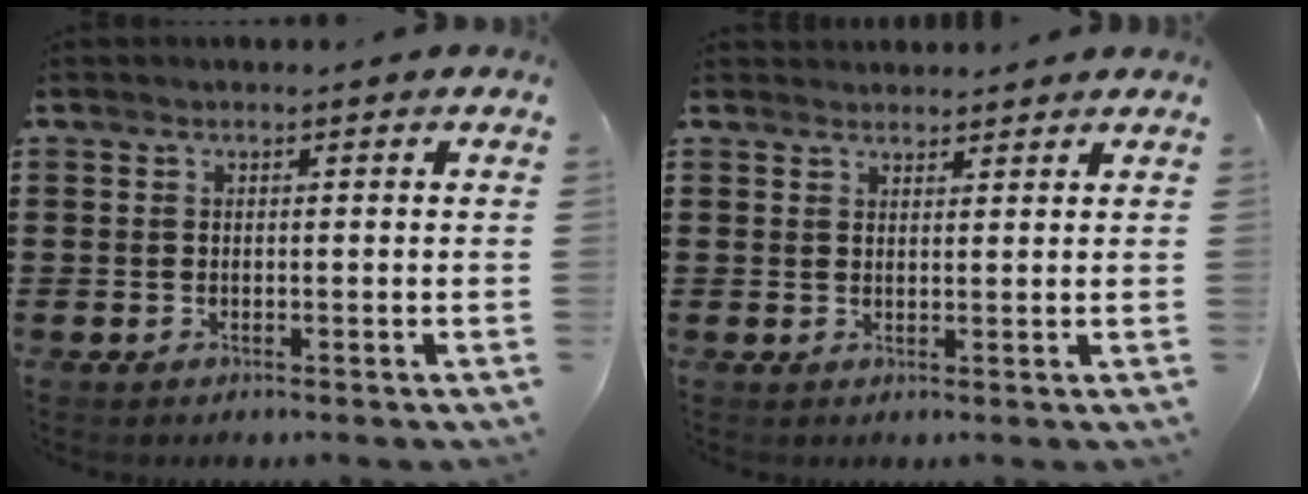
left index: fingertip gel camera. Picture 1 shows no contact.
{"total": 1.9, "force": [1.9, 0.4, 0.0], "torque": [-0.004, 0.000, 0.038]}